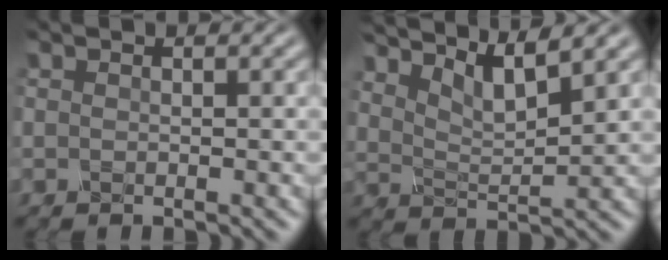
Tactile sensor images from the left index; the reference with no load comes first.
{"total": 4.1, "force": [2.9, 1.2, 2.7], "torque": [-0.062, -0.004, 0.053]}